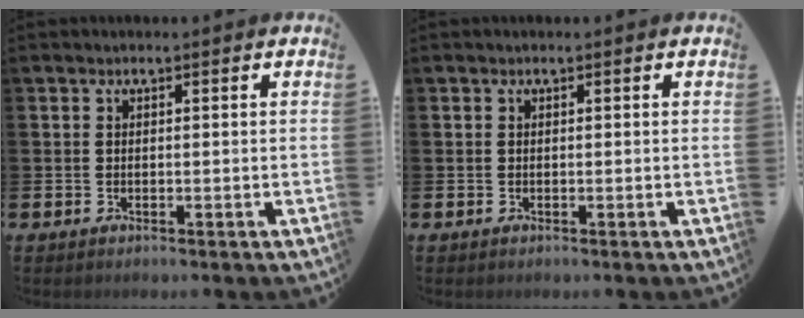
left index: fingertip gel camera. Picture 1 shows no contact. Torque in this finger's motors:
{"motor_torque": [0.00, 0.00, 0.00, 0.00]}